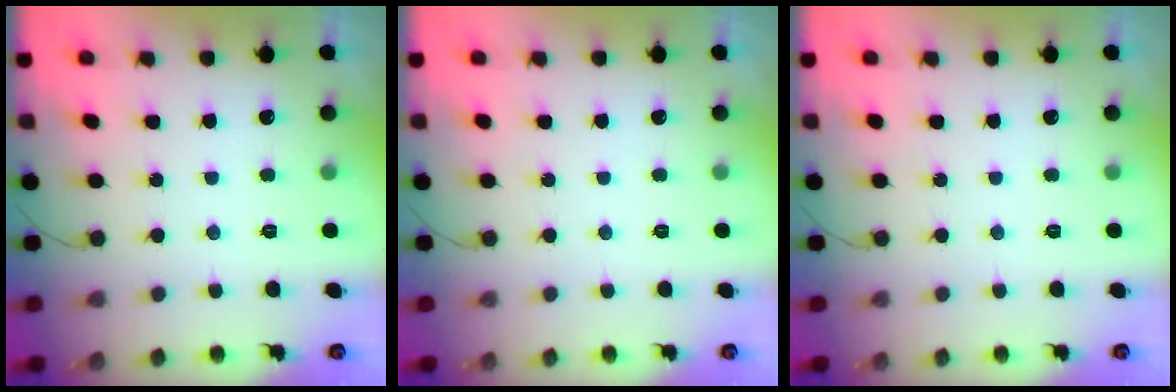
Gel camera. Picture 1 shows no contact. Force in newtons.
{"total": 0.0}
{"total": 0.0}